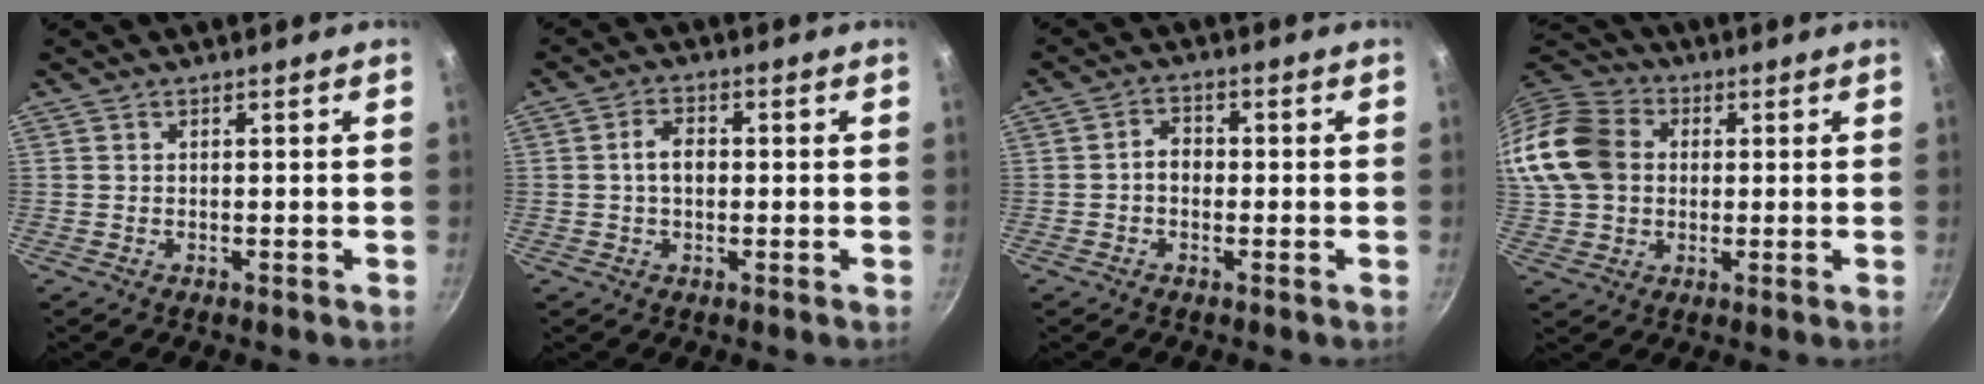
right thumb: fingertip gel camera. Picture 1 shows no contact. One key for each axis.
{"total": 4.5, "fx": 0.1, "fy": 2.9, "fz": 3.4, "tx": -0.050, "ty": 0.013, "tz": -0.004}
{"total": 3.4, "fx": -0.5, "fy": 2.6, "fz": 2.1, "tx": -0.017, "ty": 0.014, "tz": -0.013}
{"total": 16.9, "fx": 1.9, "fy": 13.6, "fz": 9.9, "tx": -0.190, "ty": 0.026, "tz": 0.023}